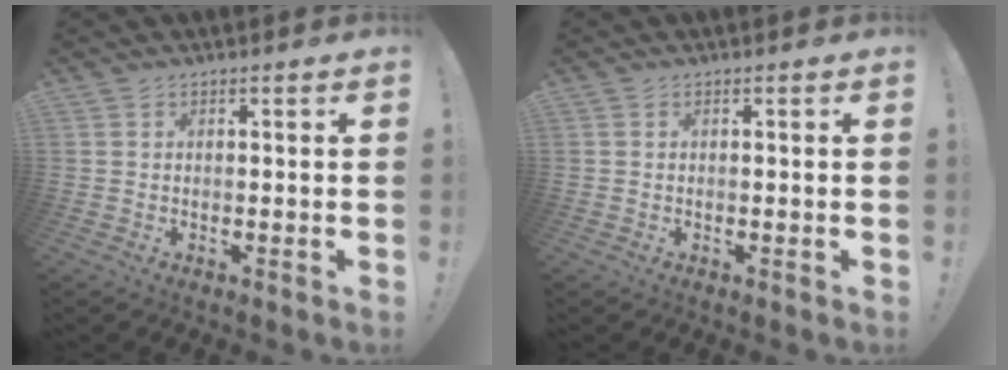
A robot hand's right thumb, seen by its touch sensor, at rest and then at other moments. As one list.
[{"total": 0.0}]